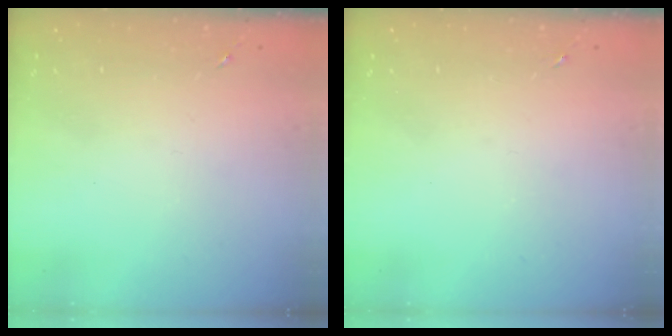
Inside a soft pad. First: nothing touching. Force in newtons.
{"total": 0.0}